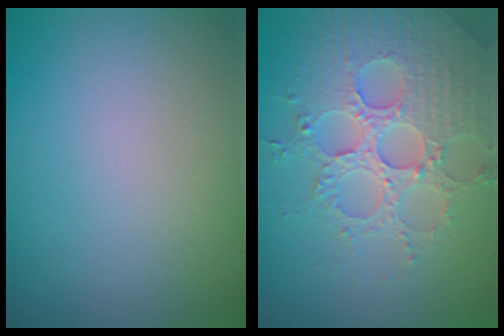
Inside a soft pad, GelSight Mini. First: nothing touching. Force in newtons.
{"total": 4.7, "press": 4.7, "slide": 0.7}